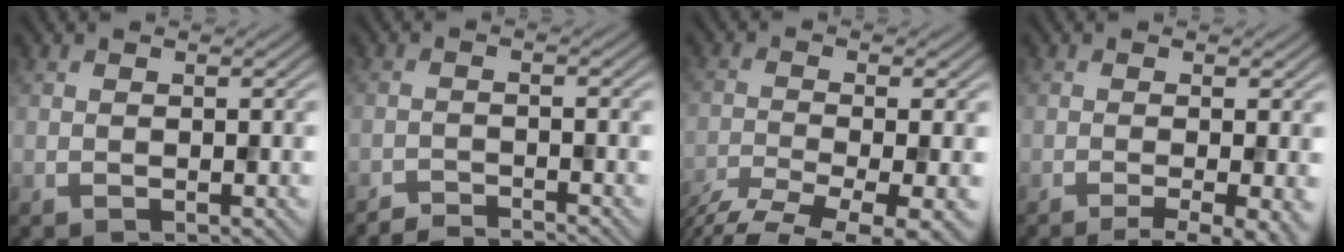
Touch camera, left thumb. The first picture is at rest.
{"total": 2.5, "force": [-2.4, 0.1, 0.6], "torque": [-0.005, 0.001, -0.048]}
{"total": 9.2, "force": [-6.9, 1.8, 5.9], "torque": [-0.108, -0.022, -0.105]}
{"total": 5.4, "force": [-2.5, 1.1, 4.6], "torque": [-0.057, -0.001, -0.039]}